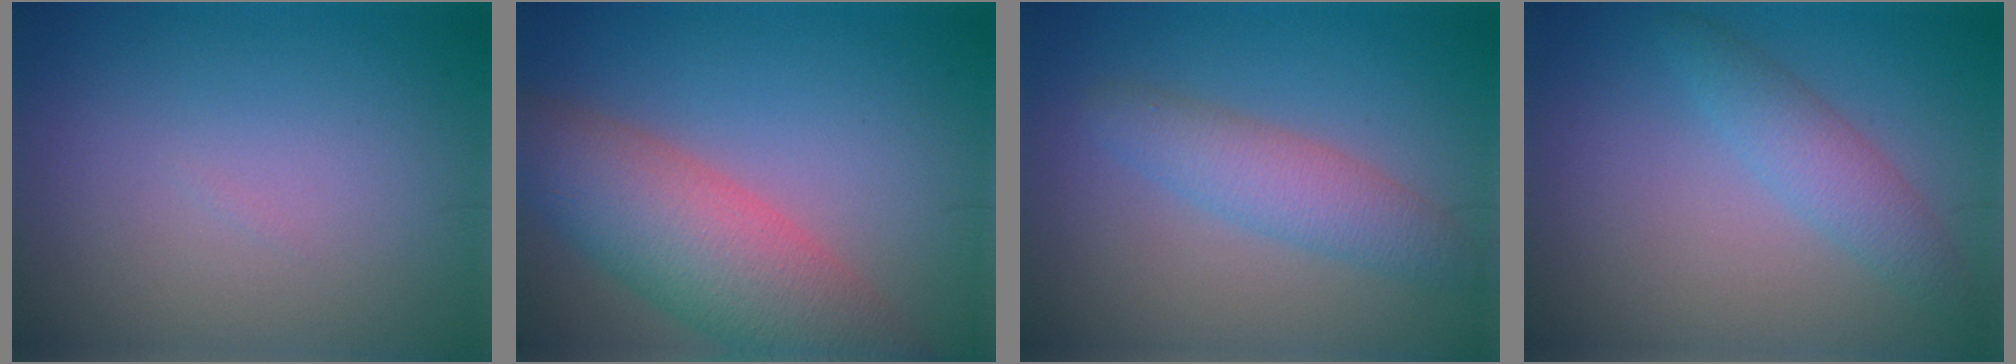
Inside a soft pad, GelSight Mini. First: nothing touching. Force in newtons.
{"total": 8.2, "press": 8.2, "slide": 0.4}
{"total": 3.5, "press": 3.5, "slide": 0.0}
{"total": 2.8, "press": 2.8, "slide": 0.1}